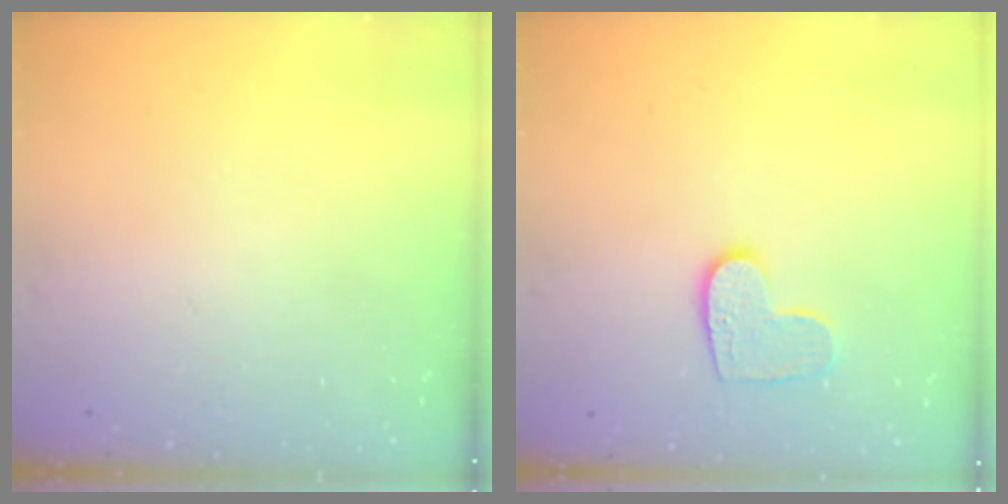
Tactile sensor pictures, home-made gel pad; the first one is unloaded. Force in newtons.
{"total": 8.9, "press": 8.9, "slide": 0.5}